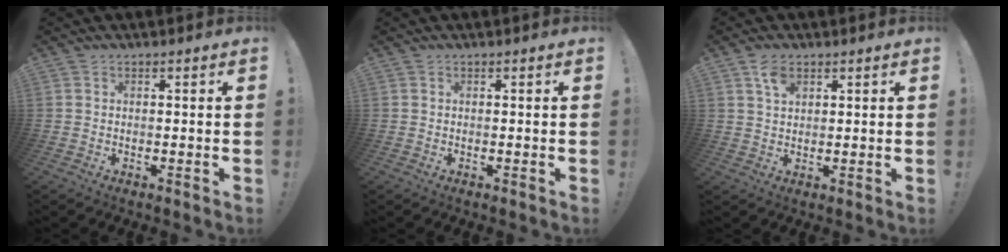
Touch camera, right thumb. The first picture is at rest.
{"total": 0.0}
{"total": 4.4, "force": [2.6, 2.3, 2.7], "torque": [-0.046, -0.008, 0.046]}